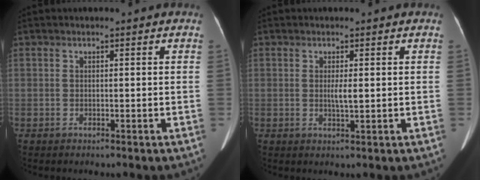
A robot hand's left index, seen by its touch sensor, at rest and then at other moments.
{"total": 1.9, "force": [-0.8, 0.0, 1.7], "torque": [-0.034, -0.003, -0.010]}